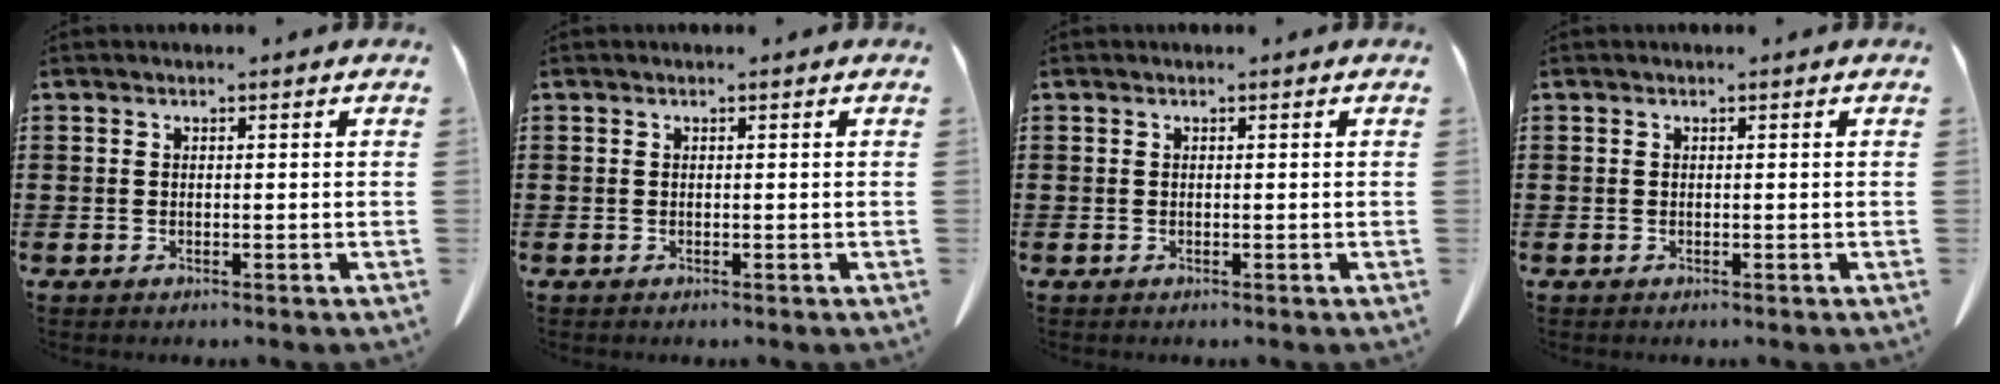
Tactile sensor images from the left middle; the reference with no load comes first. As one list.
[{"total": 0.0}, {"total": 0.0}, {"total": 0.0}]